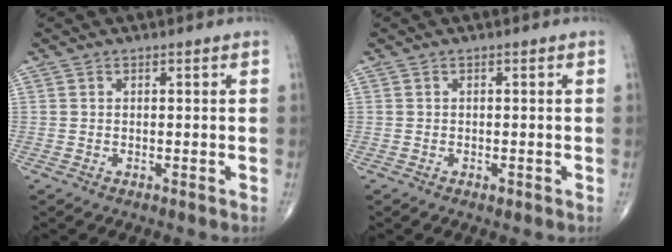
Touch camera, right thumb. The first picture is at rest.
{"total": 0.6, "force": [-0.3, 0.4, 0.4], "torque": [-0.002, 0.000, -0.004]}